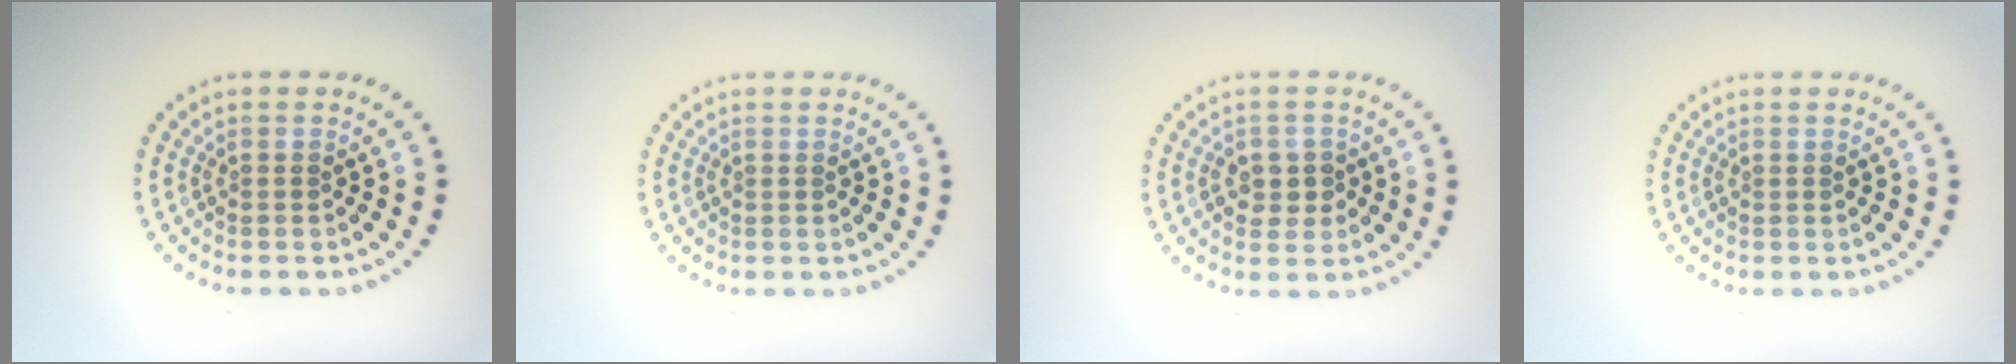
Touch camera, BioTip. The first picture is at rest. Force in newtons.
{"total": 0.0}
{"total": 1.9, "press": 1.8, "slide": 0.2}
{"total": 0.0}